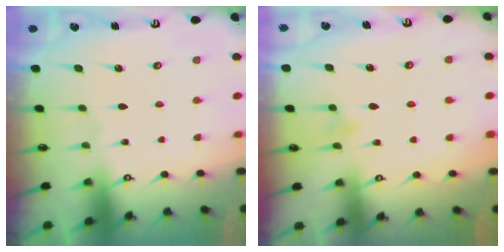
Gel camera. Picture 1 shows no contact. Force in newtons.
{"total": 5.6, "press": 5.6, "slide": 0.7}